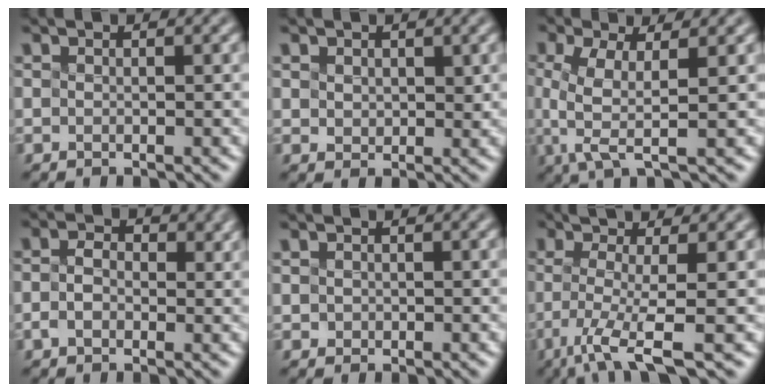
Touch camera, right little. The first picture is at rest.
{"total": 0.8, "force": [0.1, -0.2, -0.8], "torque": [-0.004, -0.006, 0.035]}
{"total": 2.2, "force": [-1.4, -0.3, 1.7], "torque": [-0.072, -0.016, 0.004]}
{"total": 1.5, "force": [-1.4, 0.2, -0.4], "torque": [-0.017, -0.012, 0.000]}
{"total": 1.7, "force": [-0.5, -0.7, -1.5], "torque": [0.009, -0.012, 0.019]}
{"total": 4.5, "force": [-2.6, -0.5, 3.7], "torque": [-0.086, -0.017, -0.017]}